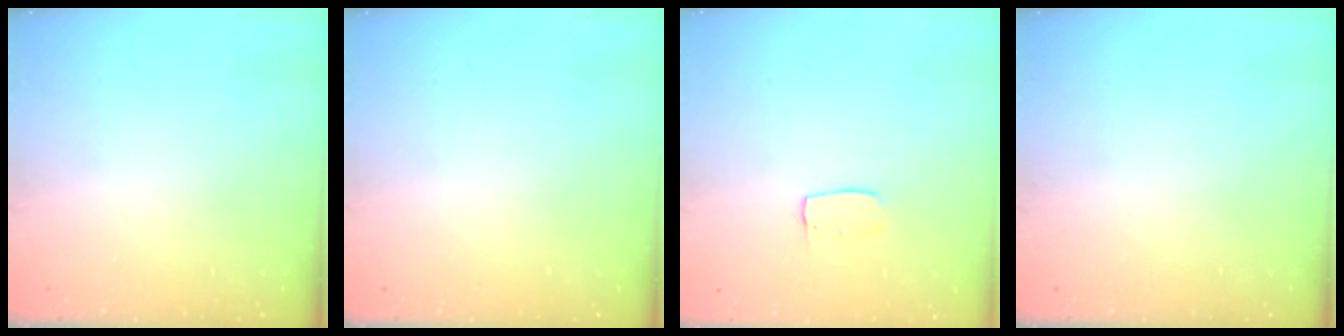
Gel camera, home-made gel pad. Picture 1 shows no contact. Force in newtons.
{"total": 0.0}
{"total": 6.0, "press": 6.0, "slide": 0.3}
{"total": 0.0}